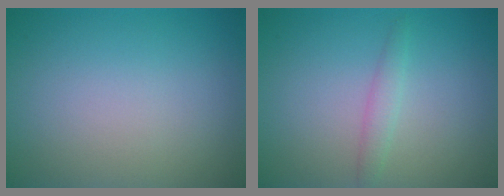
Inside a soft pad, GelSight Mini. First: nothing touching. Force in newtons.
{"total": 1.4, "press": 1.4, "slide": 0.0}